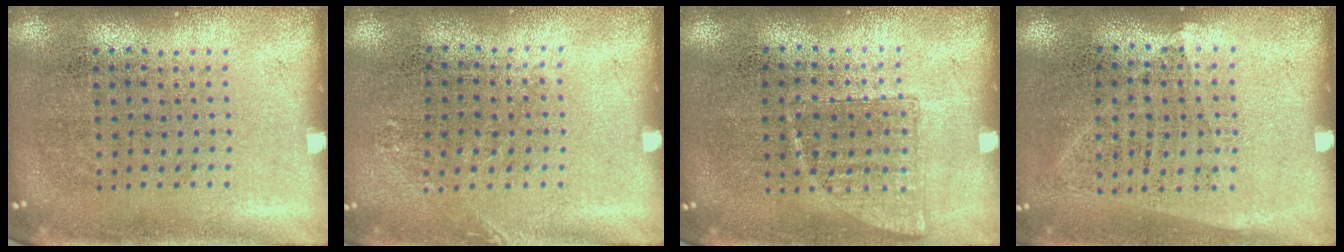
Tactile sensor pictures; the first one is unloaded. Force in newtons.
{"total": 0.8, "press": 0.8, "slide": 0.1}
{"total": 0.6, "press": 0.6, "slide": 0.3}
{"total": 1.0, "press": 0.9, "slide": 0.6}